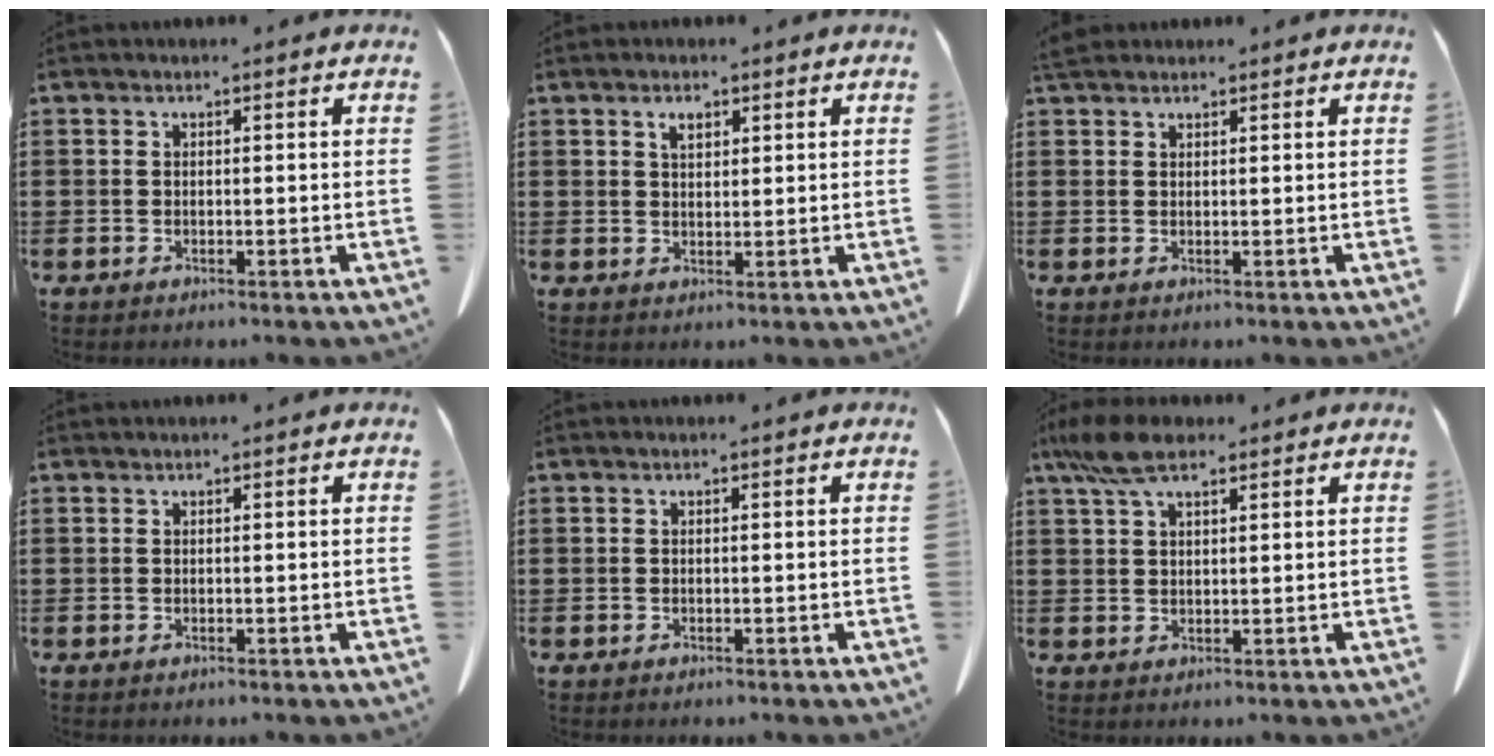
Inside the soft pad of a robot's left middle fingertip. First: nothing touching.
{"total": 2.2, "force": [1.3, 1.0, 1.4], "torque": [-0.024, -0.001, 0.022]}
{"total": 2.2, "force": [1.9, 0.8, 0.8], "torque": [-0.023, 0.004, 0.038]}
{"total": 0.0}
{"total": 0.0}
{"total": 6.6, "force": [4.3, 2.3, 4.4], "torque": [-0.103, -0.003, 0.079]}